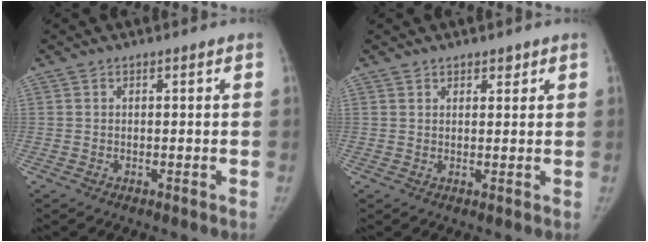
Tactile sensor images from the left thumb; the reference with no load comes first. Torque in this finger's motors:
{"motor_torque": [-0.37, -0.23, -0.33, 0.21, -0.05]}